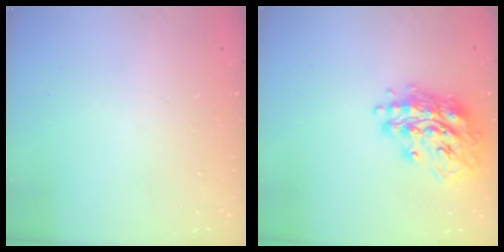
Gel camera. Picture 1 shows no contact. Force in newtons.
{"total": 17.4, "press": 17.4, "slide": 1.4}